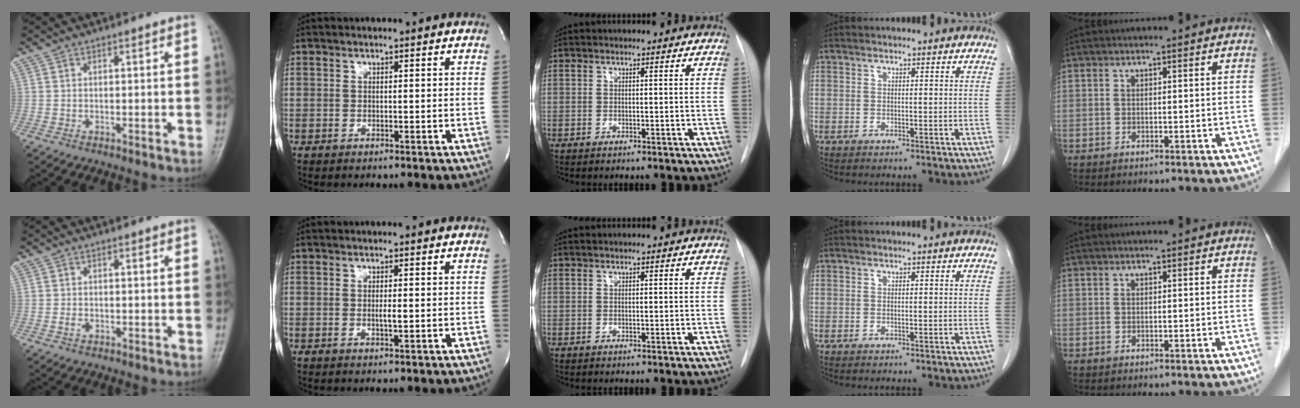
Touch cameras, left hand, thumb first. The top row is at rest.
{"thumb": {"total": 1.3, "force": [-0.5, 1.0, 0.8], "torque": [-0.012, 0.002, -0.011]}, "index": {"total": 1.2, "force": [-0.2, 0.1, 1.2], "torque": [-0.024, -0.006, -0.005]}}